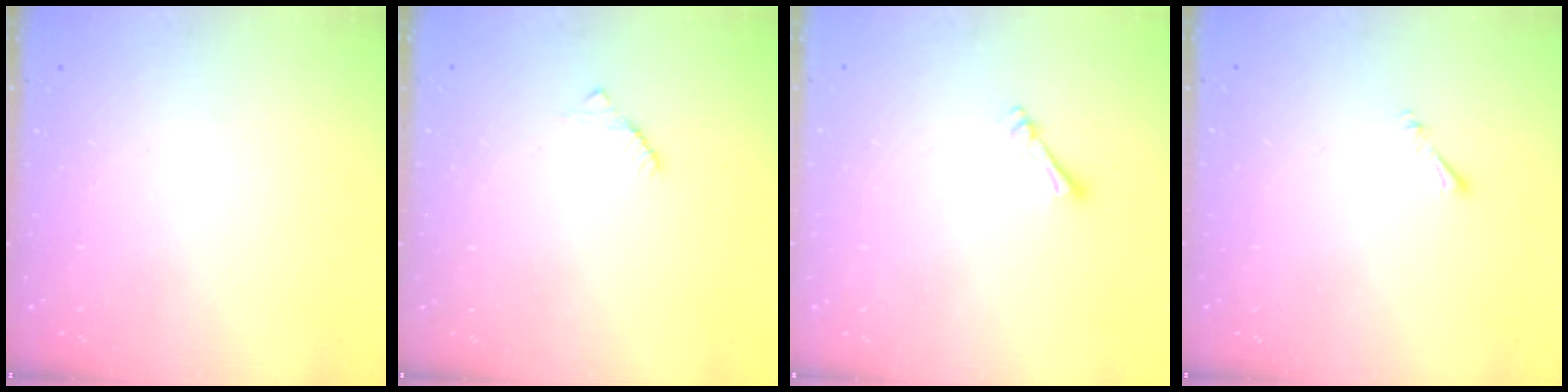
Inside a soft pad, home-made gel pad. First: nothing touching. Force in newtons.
{"total": 2.2, "press": 2.2, "slide": 0.3}
{"total": 2.5, "press": 2.5, "slide": 0.4}
{"total": 0.8, "press": 0.7, "slide": 0.3}